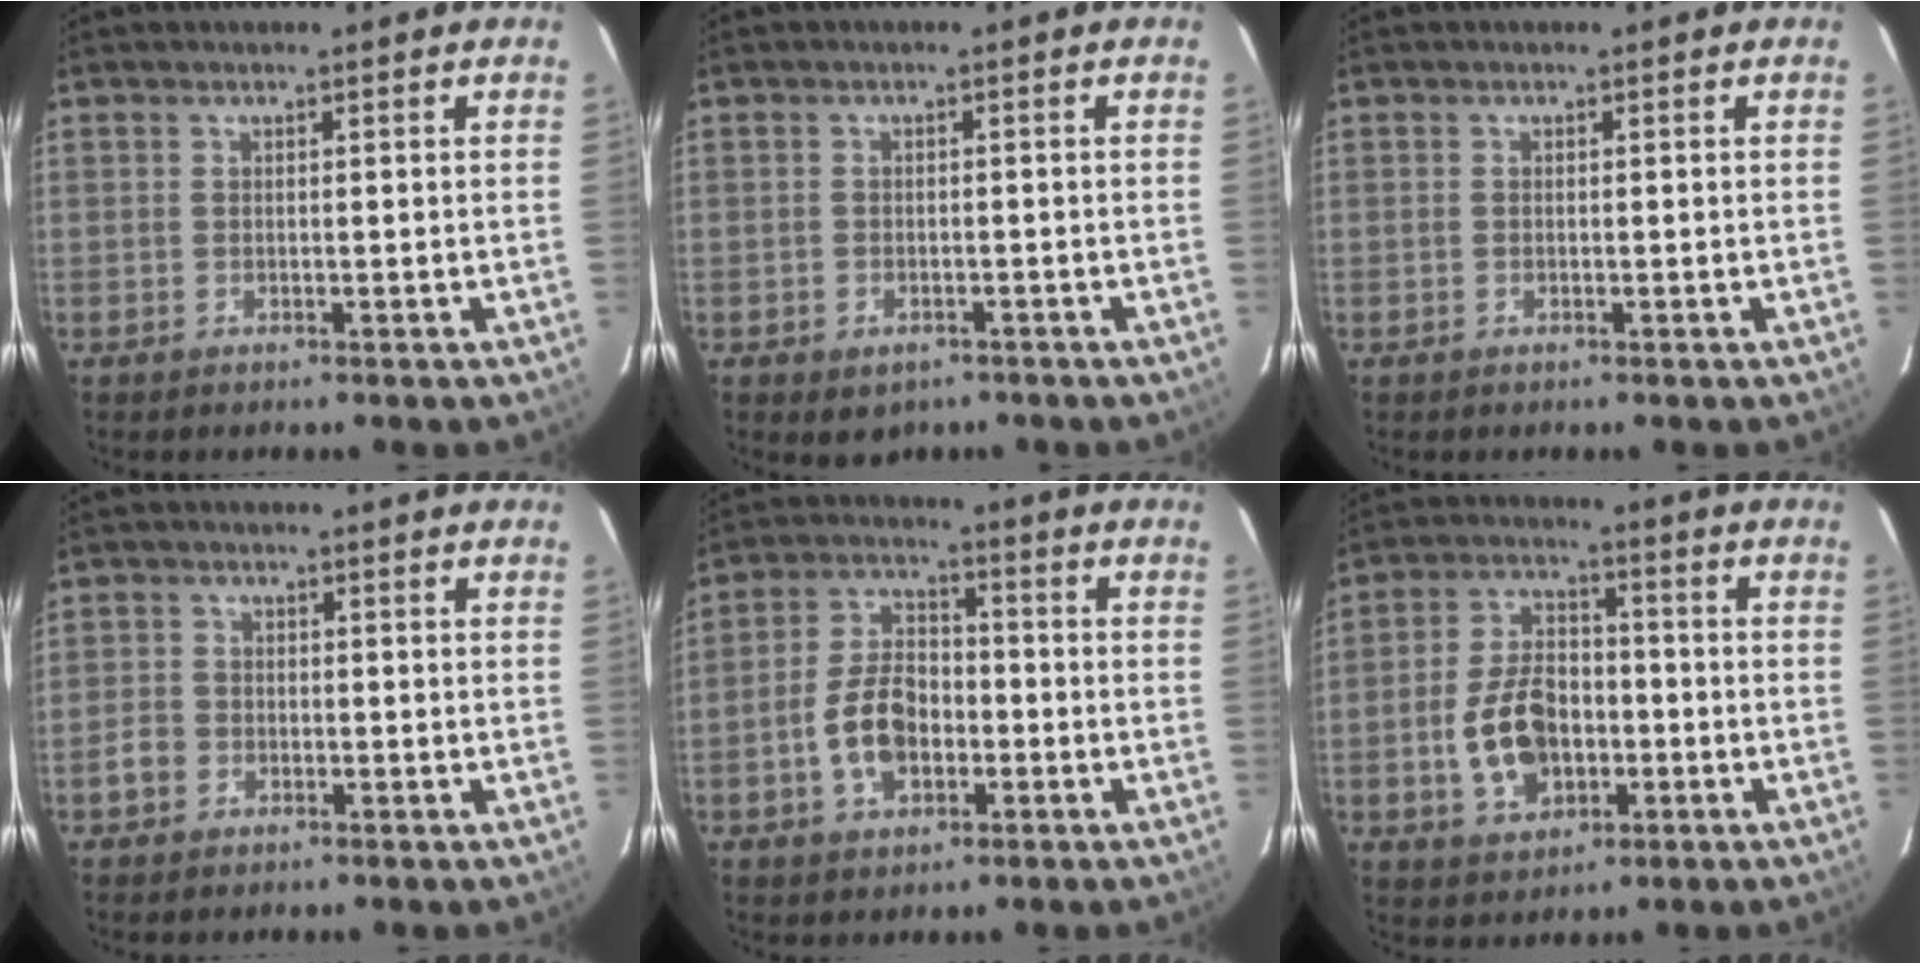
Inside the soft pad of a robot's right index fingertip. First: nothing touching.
{"total": 3.5, "force": [-1.9, 2.6, 1.4], "torque": [-0.032, -0.005, -0.019]}
{"total": 0.0}
{"total": 3.1, "force": [-1.6, 2.5, 0.8], "torque": [-0.020, 0.007, -0.032]}
{"total": 9.8, "force": [-3.1, 6.1, 7.1], "torque": [-0.143, 0.020, -0.048]}
{"total": 11.9, "force": [-3.0, 7.6, 8.6], "torque": [-0.177, 0.017, -0.041]}